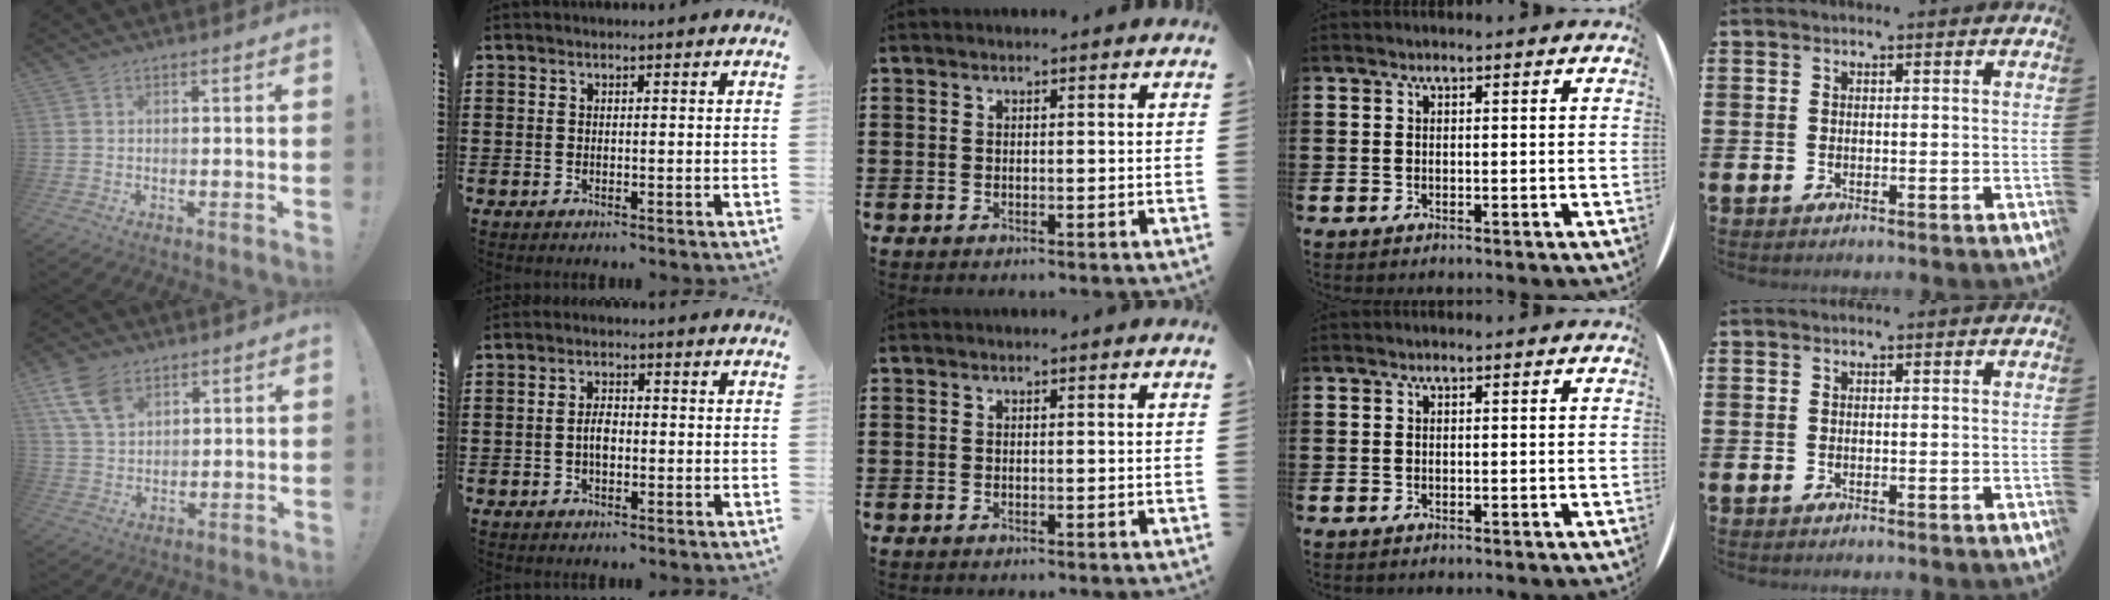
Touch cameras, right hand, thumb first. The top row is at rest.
{"thumb": {"total": 10.5, "force": [5.8, 6.6, 5.7], "torque": [-0.110, -0.019, 0.115]}, "index": {"total": 2.7, "force": [-0.5, 1.3, 2.3], "torque": [-0.053, -0.002, -0.011]}}